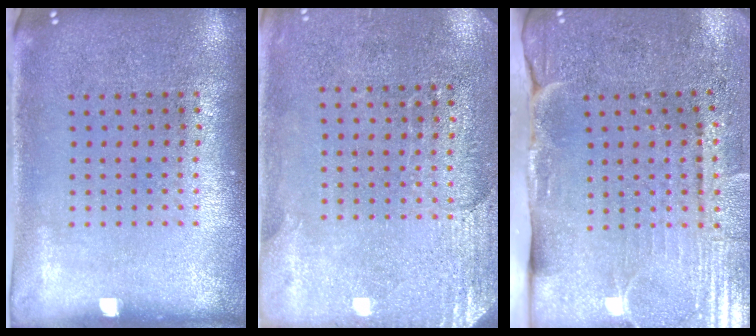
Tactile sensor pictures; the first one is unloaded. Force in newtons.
{"total": 2.6, "press": 2.3, "slide": 1.2}
{"total": 4.4, "press": 3.8, "slide": 2.3}